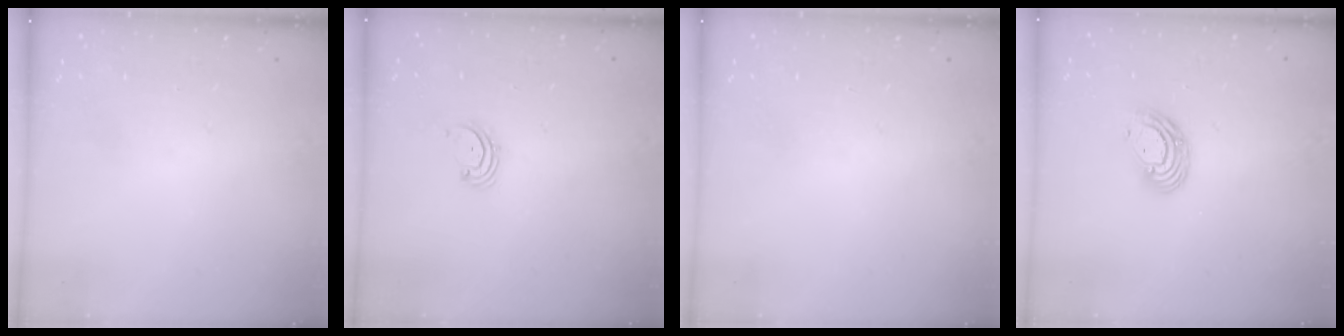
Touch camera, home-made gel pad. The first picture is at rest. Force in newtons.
{"total": 1.7, "press": 1.6, "slide": 0.2}
{"total": 0.0}
{"total": 8.4, "press": 8.3, "slide": 1.1}